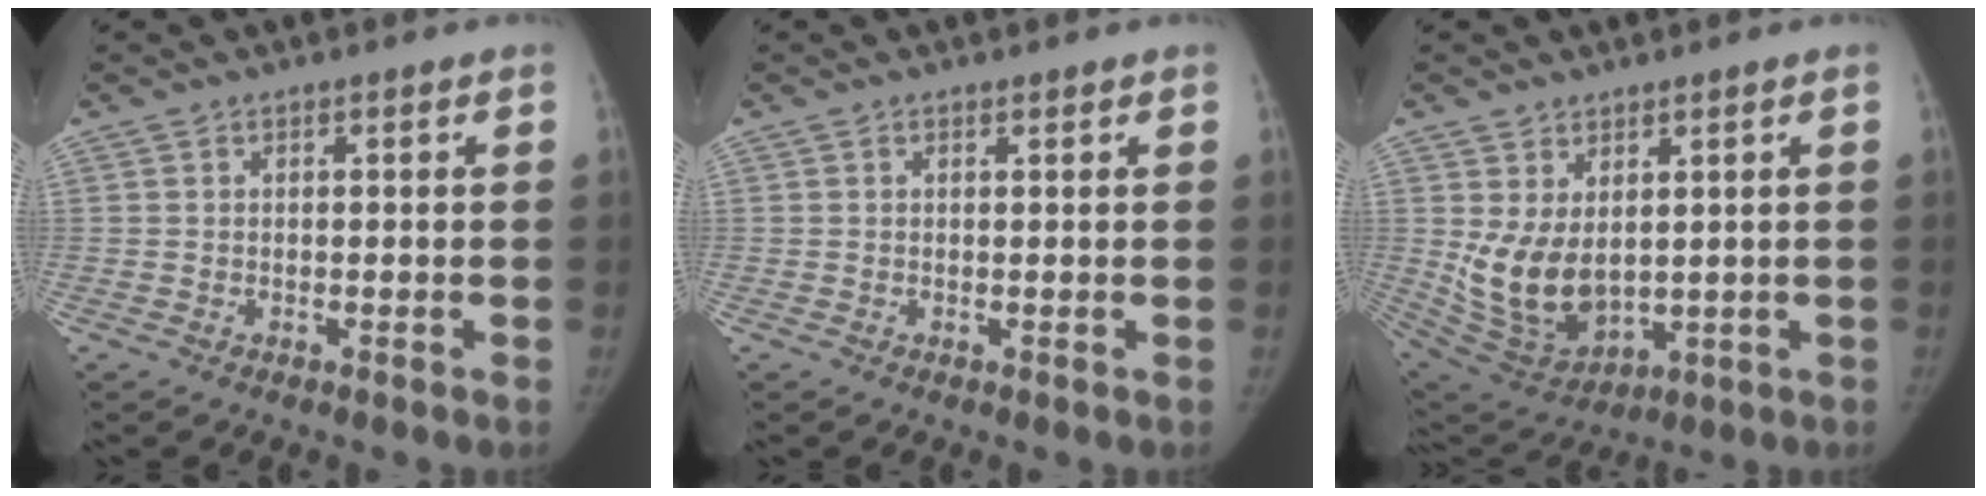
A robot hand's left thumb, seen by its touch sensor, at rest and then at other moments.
{"total": 0.6, "force": [0.5, 0.2, 0.2], "torque": [-0.006, -0.004, 0.008]}
{"total": 11.2, "force": [2.2, 7.1, 8.3], "torque": [-0.142, -0.027, 0.070]}